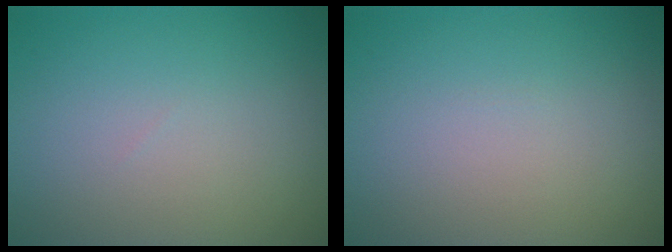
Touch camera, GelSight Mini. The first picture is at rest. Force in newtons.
{"total": 0.0}